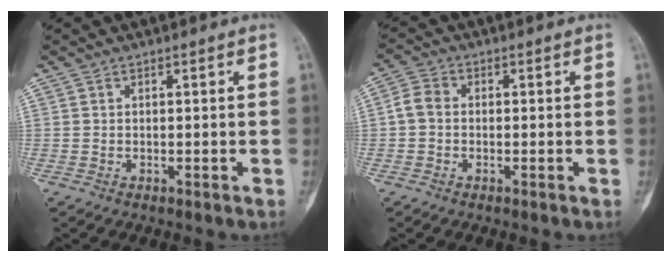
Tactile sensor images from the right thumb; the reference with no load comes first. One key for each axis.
{"total": 3.6, "fx": -0.3, "fy": 2.8, "fz": 2.2, "tx": -0.042, "ty": 0.010, "tz": -0.013}